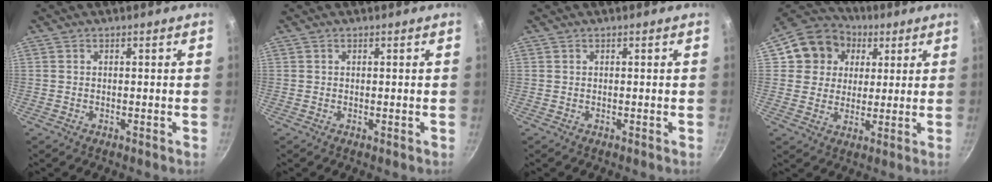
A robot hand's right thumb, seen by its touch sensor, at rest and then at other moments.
{"total": 0.0}
{"total": 0.0}
{"total": 12.5, "force": [3.9, 11.1, 4.3], "torque": [-0.047, 0.017, 0.056]}